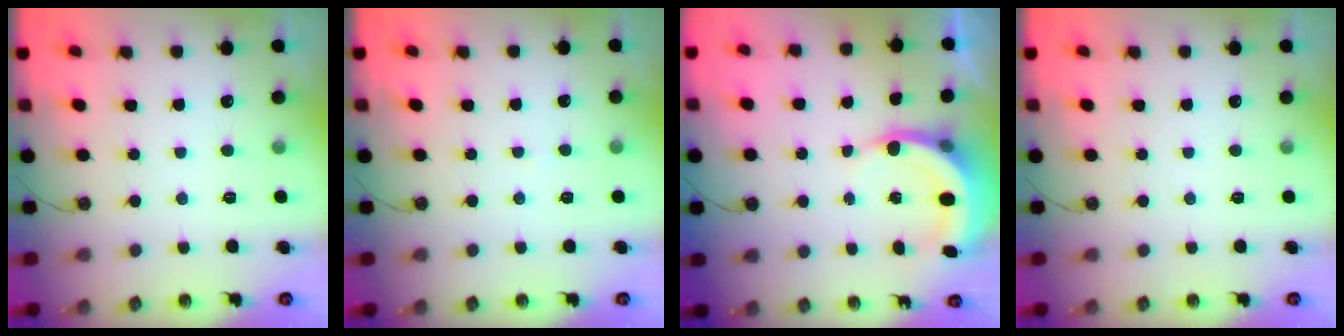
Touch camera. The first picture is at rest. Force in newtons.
{"total": 4.5, "press": 4.5, "slide": 0.3}
{"total": 5.7, "press": 5.7, "slide": 0.6}
{"total": 0.0}